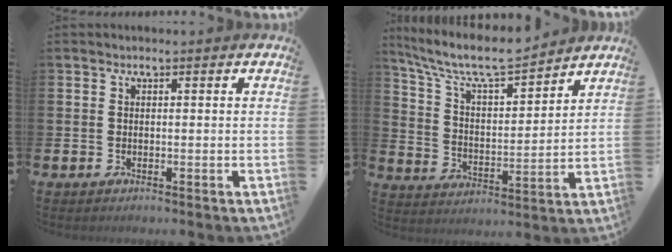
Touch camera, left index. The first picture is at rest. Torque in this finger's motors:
{"motor_torque": [0.93, -1.21, 0.62, 0.21]}